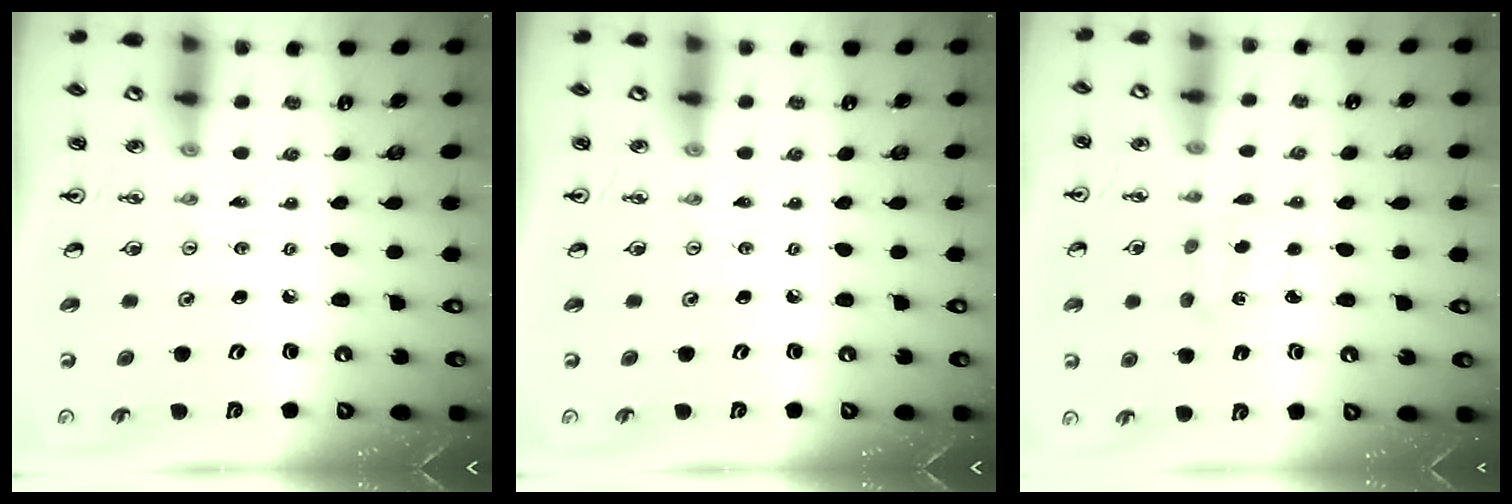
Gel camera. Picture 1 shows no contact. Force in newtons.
{"total": 0.0}
{"total": 1.9, "press": 1.8, "slide": 0.6}